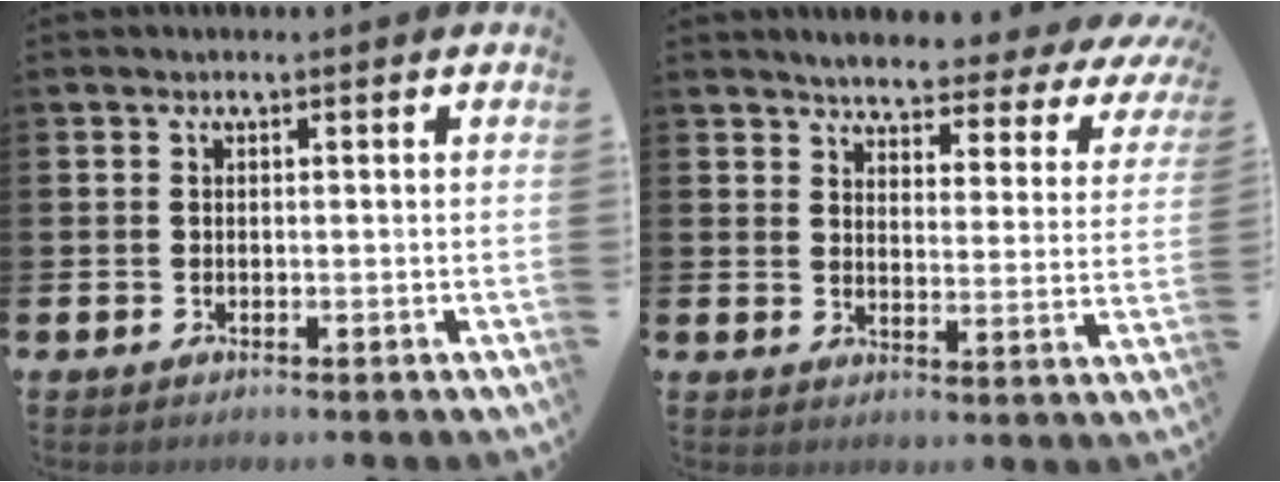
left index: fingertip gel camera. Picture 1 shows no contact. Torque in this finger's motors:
{"motor_torque": [1.08, -1.06, 0.52, 0.12]}